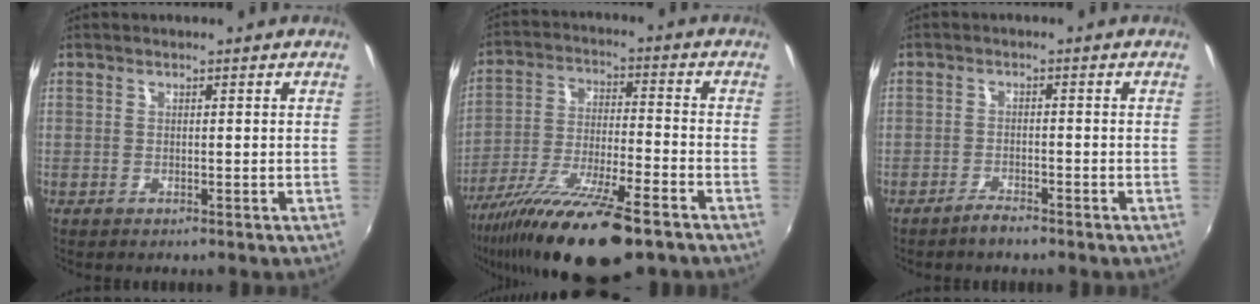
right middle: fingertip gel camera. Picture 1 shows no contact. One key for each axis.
{"total": 20.0, "fx": -14.4, "fy": 3.6, "fz": 13.4, "tx": -0.257, "ty": -0.051, "tz": -0.251}
{"total": 2.6, "fx": -2.3, "fy": 0.6, "fz": 1.0, "tx": -0.029, "ty": 0.000, "tz": -0.043}